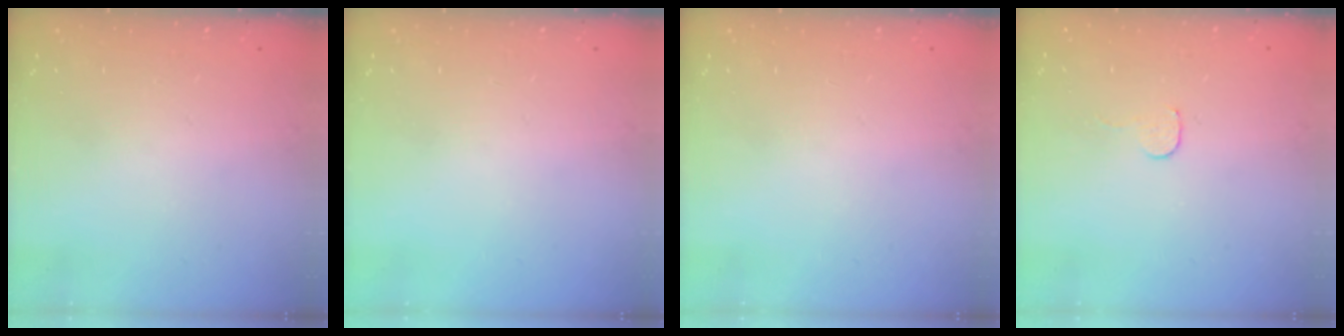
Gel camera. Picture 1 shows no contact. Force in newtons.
{"total": 0.0}
{"total": 0.0}
{"total": 3.5, "press": 3.5, "slide": 0.3}